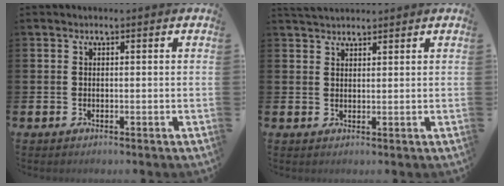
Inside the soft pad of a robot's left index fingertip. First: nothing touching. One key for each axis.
{"total": 2.6, "fx": 2.5, "fy": 0.5, "fz": 0.3, "tx": 0.000, "ty": -0.009, "tz": 0.044}